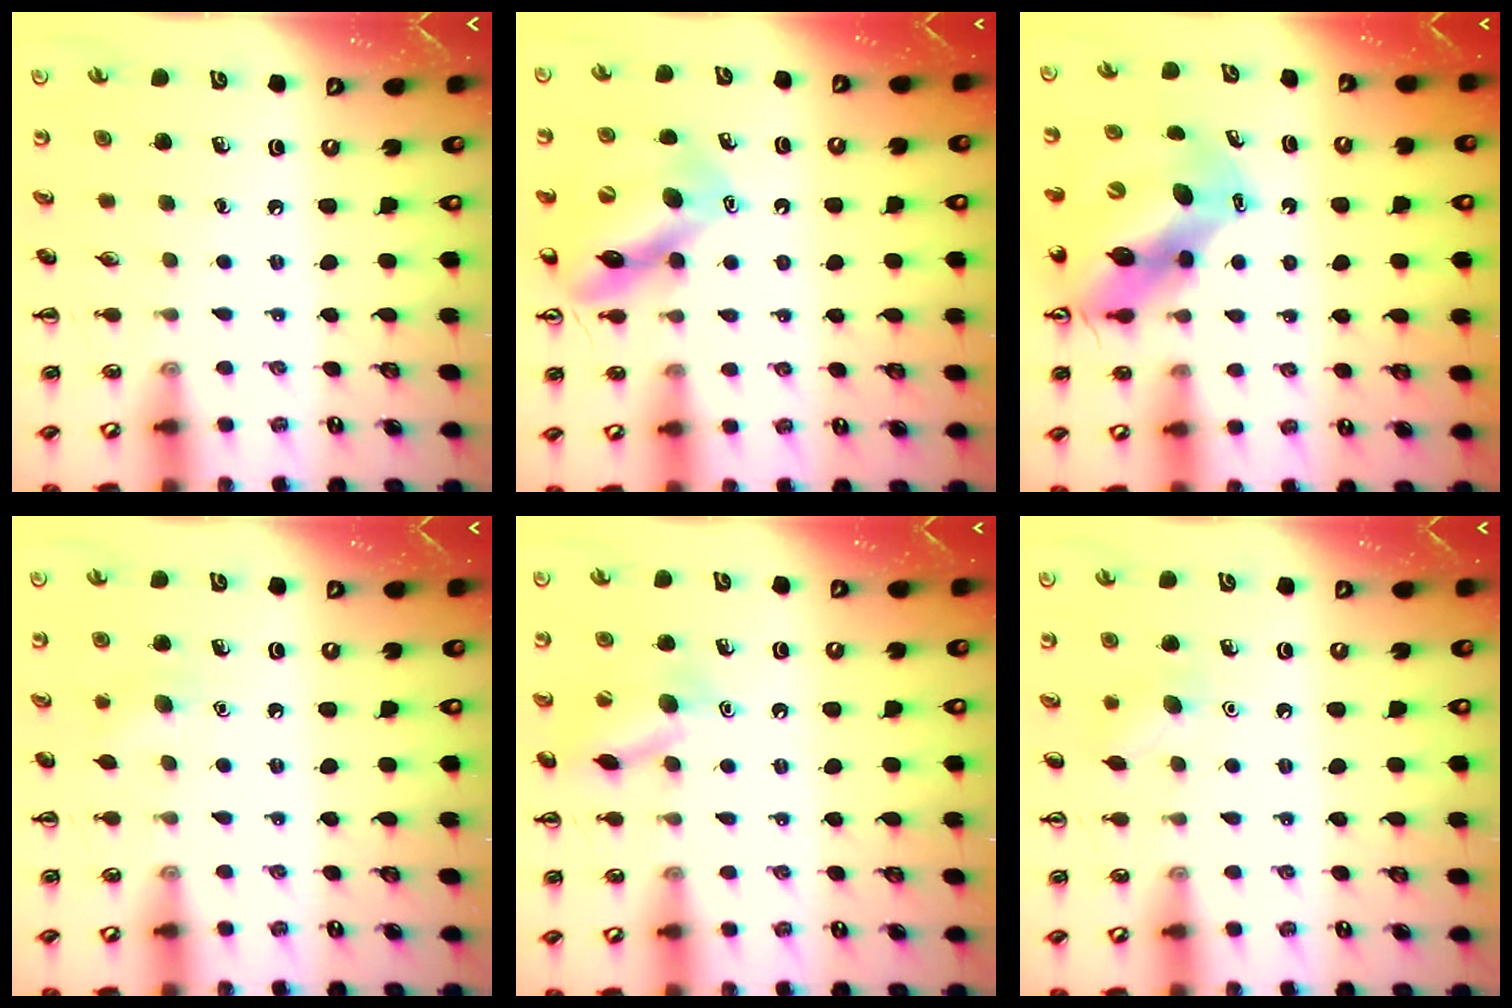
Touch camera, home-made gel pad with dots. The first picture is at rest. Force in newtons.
{"total": 12.1, "press": 11.6, "slide": 3.3}
{"total": 12.4, "press": 11.7, "slide": 3.9}
{"total": 5.6, "press": 5.4, "slide": 1.4}
{"total": 11.0, "press": 10.9, "slide": 1.5}
{"total": 5.6, "press": 5.3, "slide": 1.6}